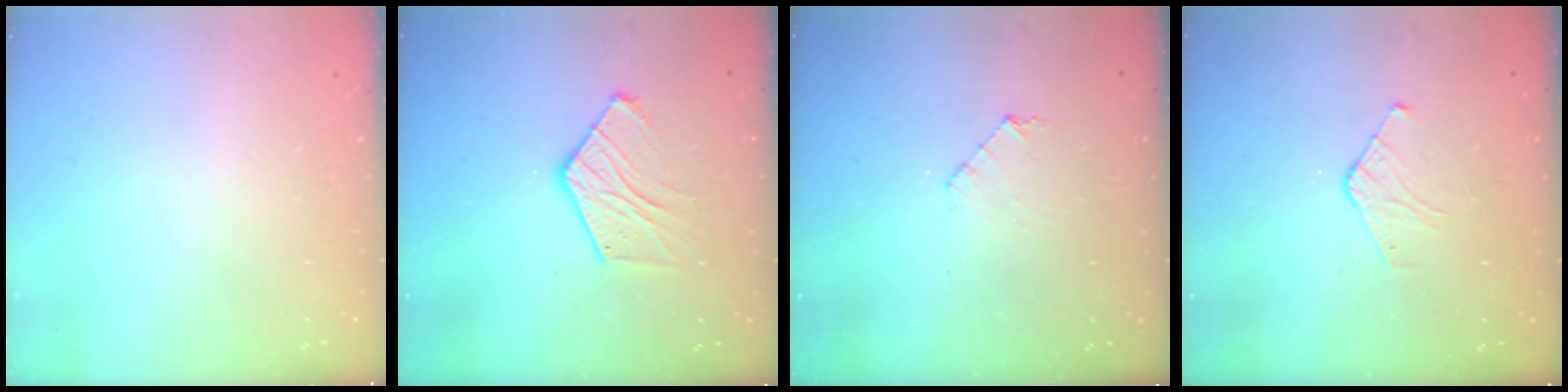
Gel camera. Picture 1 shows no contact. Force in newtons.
{"total": 10.6, "press": 10.6, "slide": 0.7}
{"total": 6.2, "press": 6.1, "slide": 0.6}
{"total": 3.7, "press": 3.7, "slide": 0.3}